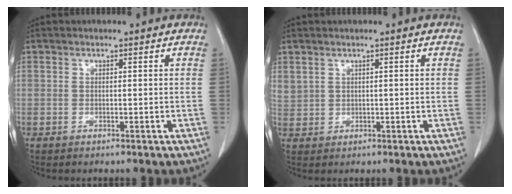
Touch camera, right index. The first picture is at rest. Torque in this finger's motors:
{"motor_torque": [0.87, 0.35, 0.43, 0.07]}